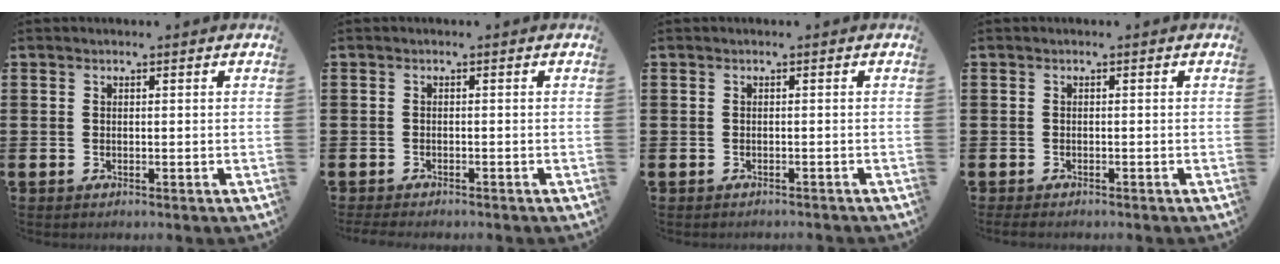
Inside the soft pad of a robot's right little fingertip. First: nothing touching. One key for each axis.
{"total": 0.8, "fx": -0.7, "fy": 0.1, "fz": 0.1, "tx": -0.005, "ty": -0.002, "tz": -0.015}
{"total": 0.0}
{"total": 0.6, "fx": -0.5, "fy": 0.1, "fz": 0.3, "tx": -0.007, "ty": 0.000, "tz": -0.011}